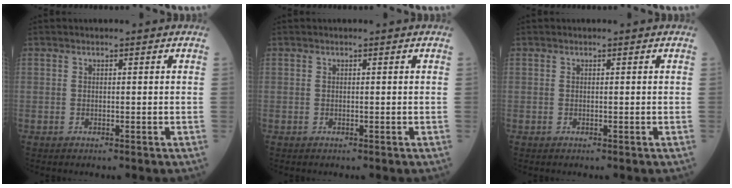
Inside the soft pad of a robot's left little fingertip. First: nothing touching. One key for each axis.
{"total": 0.0}
{"total": 0.0}